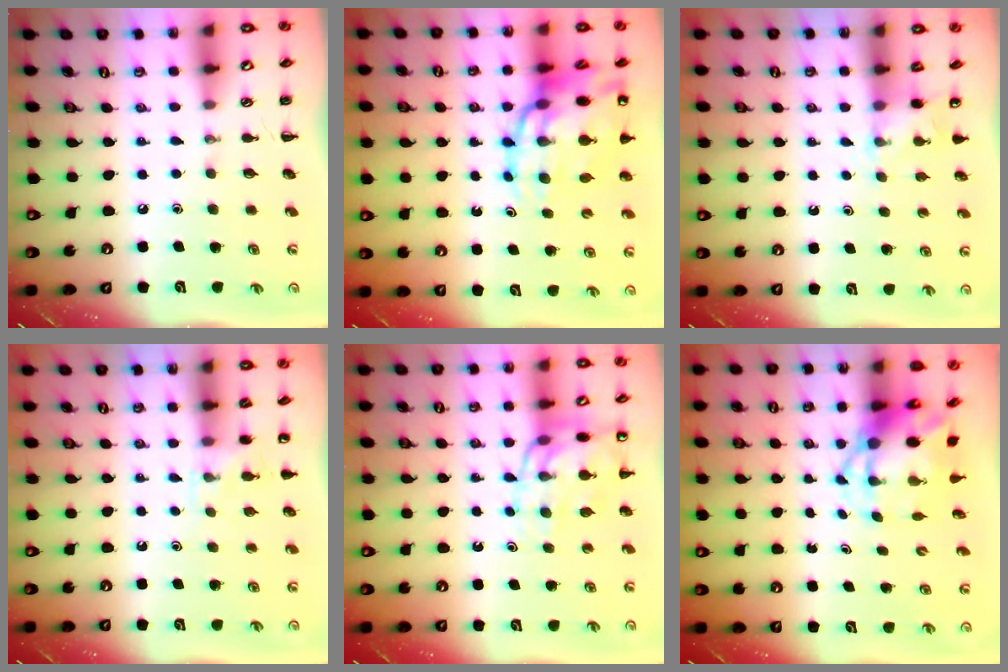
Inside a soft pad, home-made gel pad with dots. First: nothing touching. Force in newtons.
{"total": 19.3, "press": 18.7, "slide": 5.0}
{"total": 4.9, "press": 4.8, "slide": 1.0}
{"total": 4.6, "press": 4.4, "slide": 1.4}
{"total": 12.7, "press": 12.4, "slide": 2.9}
{"total": 4.7, "press": 4.5, "slide": 1.4}